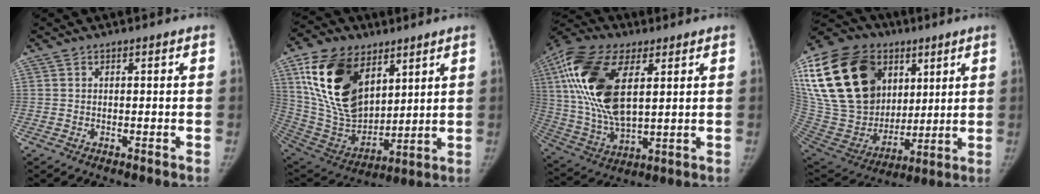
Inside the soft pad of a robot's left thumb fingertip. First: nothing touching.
{"total": 23.4, "force": [9.7, 14.4, 15.7], "torque": [-0.267, -0.042, 0.188]}
{"total": 22.4, "force": [6.1, 11.4, 18.3], "torque": [-0.374, -0.012, 0.110]}
{"total": 35.9, "force": [12.3, 25.1, 22.6], "torque": [-0.479, 0.035, 0.242]}